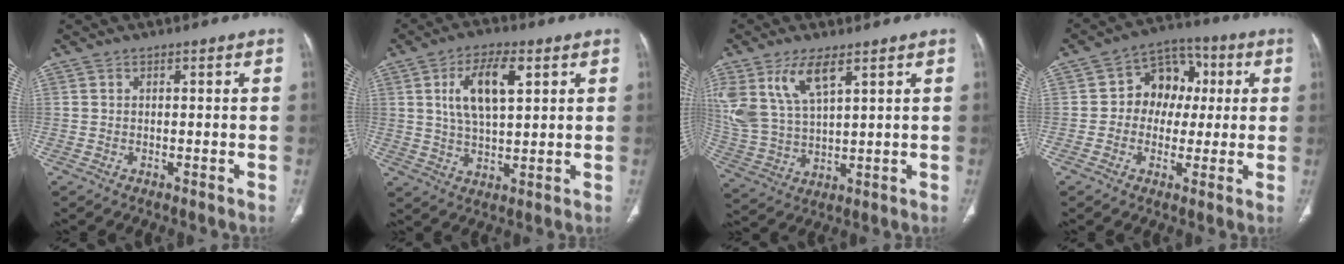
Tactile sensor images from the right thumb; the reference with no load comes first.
{"total": 10.7, "force": [3.6, 4.8, 8.9], "torque": [-0.156, -0.004, 0.066]}
{"total": 12.5, "force": [6.5, 5.6, 9.1], "torque": [-0.192, -0.018, 0.142]}
{"total": 10.8, "force": [1.0, 8.7, 6.3], "torque": [-0.048, 0.023, 0.004]}